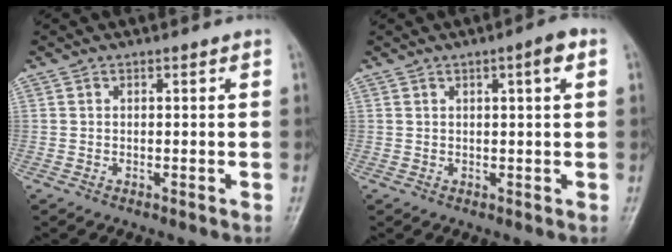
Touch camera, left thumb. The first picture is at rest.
{"total": 3.3, "force": [1.2, 0.4, 3.0], "torque": [-0.044, 0.003, 0.018]}